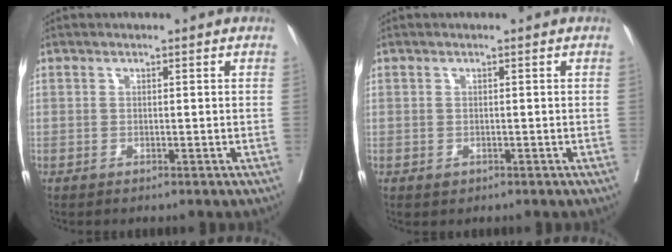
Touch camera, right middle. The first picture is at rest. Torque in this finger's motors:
{"motor_torque": [0.40, -0.33, 0.08, 0.01]}